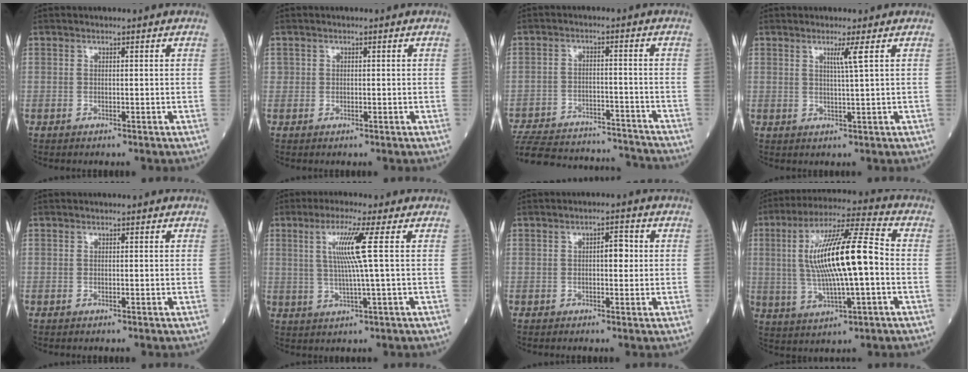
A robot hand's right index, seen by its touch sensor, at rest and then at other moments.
{"total": 0.7, "force": [-0.1, 0.5, 0.4], "torque": [-0.006, -0.001, -0.002]}
{"total": 22.4, "force": [-21.0, 3.9, 6.7], "torque": [-0.149, -0.016, -0.299]}
{"total": 2.5, "force": [1.2, -0.9, 2.0], "torque": [-0.033, -0.007, 0.023]}
{"total": 0.0}
{"total": 7.0, "force": [1.7, -1.5, 6.7], "torque": [-0.127, -0.001, 0.037]}
{"total": 2.9, "force": [0.3, 1.2, 2.6], "torque": [-0.036, 0.008, 0.002]}
{"total": 16.0, "force": [0.1, 2.3, 15.9], "torque": [-0.295, 0.018, 0.001]}